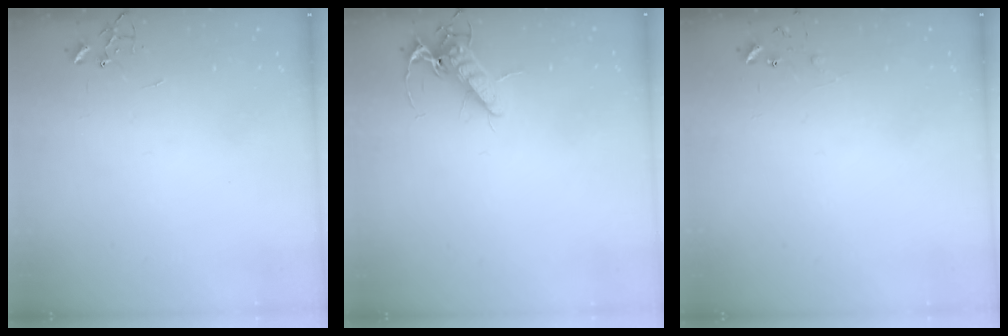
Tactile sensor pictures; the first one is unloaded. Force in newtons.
{"total": 10.9, "press": 10.8, "slide": 1.6}
{"total": 6.2, "press": 6.2, "slide": 0.5}